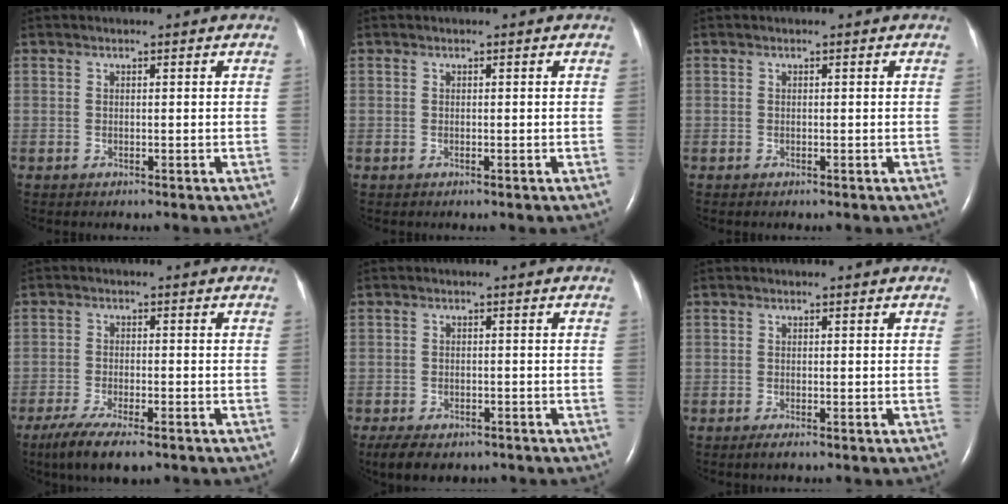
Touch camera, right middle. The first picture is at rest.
{"total": 0.0}
{"total": 0.0}
{"total": 8.7, "force": [-6.2, 2.1, 5.8], "torque": [-0.101, -0.019, -0.097]}
{"total": 7.6, "force": [-5.7, 3.5, 3.6], "torque": [-0.057, -0.006, -0.078]}
{"total": 1.0, "force": [-0.7, 0.1, 0.7], "torque": [-0.020, -0.004, -0.012]}